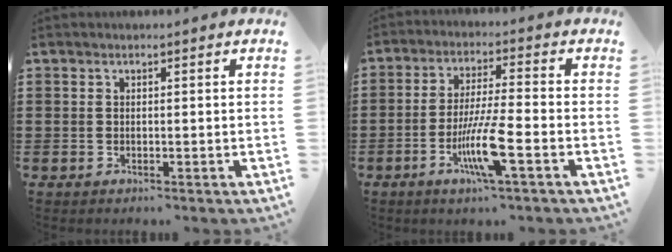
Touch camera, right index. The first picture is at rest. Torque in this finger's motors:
{"motor_torque": [2.14, 0.00, 0.44, 0.16]}